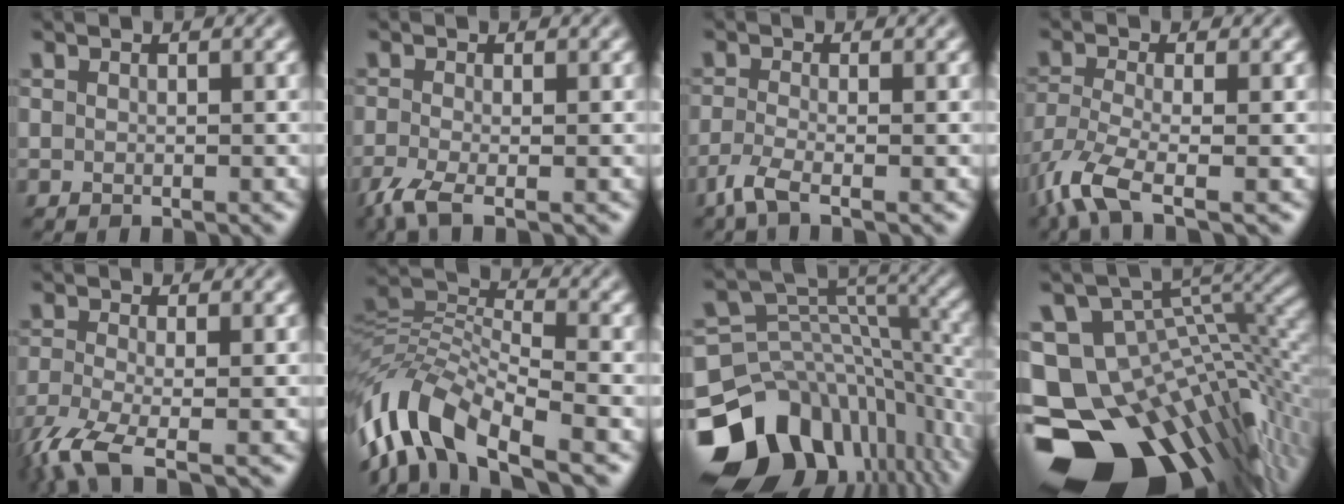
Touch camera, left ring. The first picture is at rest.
{"total": 3.1, "force": [-1.9, 0.7, 2.4], "torque": [-0.057, -0.009, -0.044]}
{"total": 2.8, "force": [-1.9, 0.5, 2.0], "torque": [-0.047, -0.007, -0.050]}
{"total": 6.3, "force": [-4.1, 1.6, 4.4], "torque": [-0.106, -0.014, -0.091]}
{"total": 5.8, "force": [-3.9, 1.4, 4.1], "torque": [-0.090, -0.015, -0.087]}
{"total": 9.3, "force": [-6.0, 3.4, 6.3], "torque": [-0.113, 0.011, -0.129]}
{"total": 15.7, "force": [-9.3, 10.5, 7.0], "torque": [-0.161, 0.005, -0.150]}
{"total": 18.0, "force": [-9.8, 10.8, 10.5], "torque": [-0.159, 0.010, -0.120]}